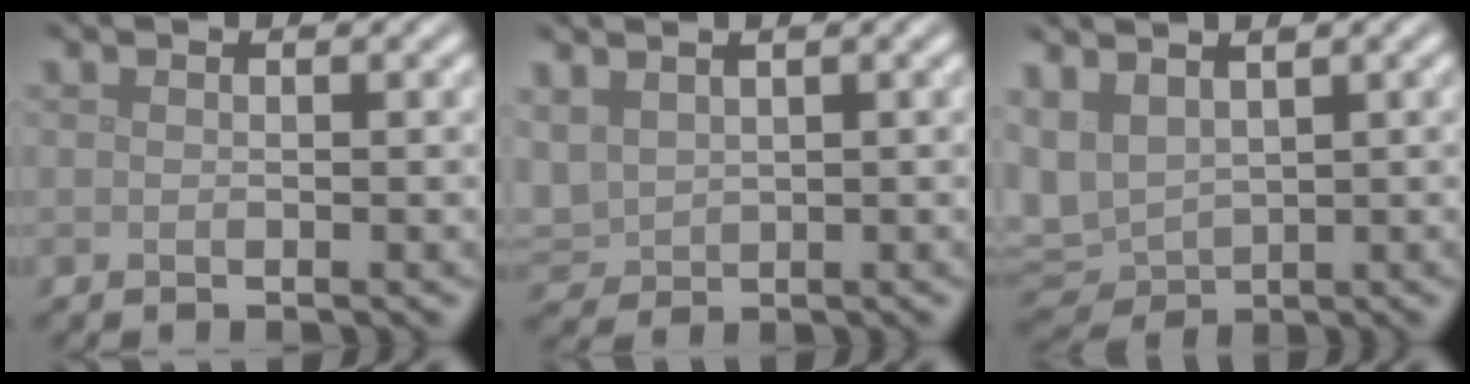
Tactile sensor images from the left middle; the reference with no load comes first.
{"total": 2.7, "force": [1.3, 1.9, 1.4], "torque": [-0.042, 0.002, 0.032]}
{"total": 5.4, "force": [1.7, 3.5, 3.7], "torque": [-0.096, 0.005, 0.035]}